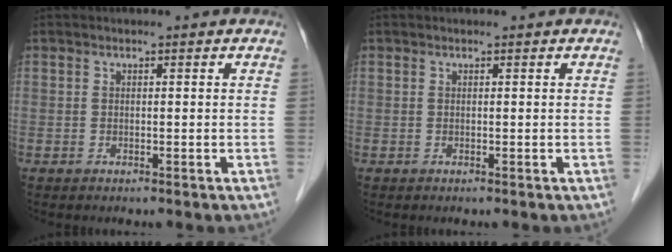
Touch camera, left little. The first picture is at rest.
{"total": 0.0}